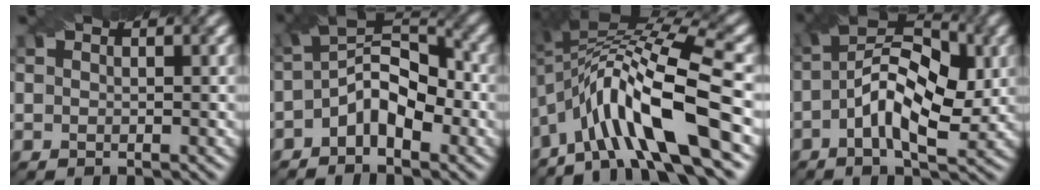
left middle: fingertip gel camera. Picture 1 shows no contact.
{"total": 6.3, "force": [-1.9, 3.4, 5.0], "torque": [-0.082, 0.019, -0.042]}
{"total": 12.0, "force": [-3.5, 3.3, 11.1], "torque": [-0.197, 0.018, -0.064]}
{"total": 8.6, "force": [-0.6, 4.2, 7.5], "torque": [-0.131, 0.018, -0.017]}